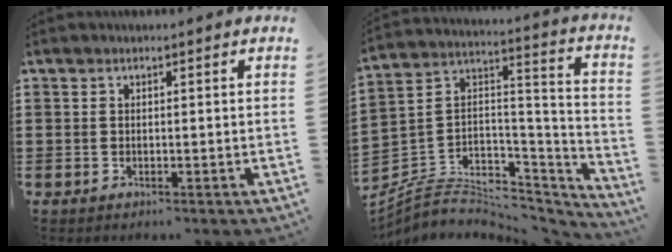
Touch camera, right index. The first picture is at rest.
{"total": 4.9, "force": [-2.8, 3.5, 1.9], "torque": [-0.054, -0.013, -0.056]}